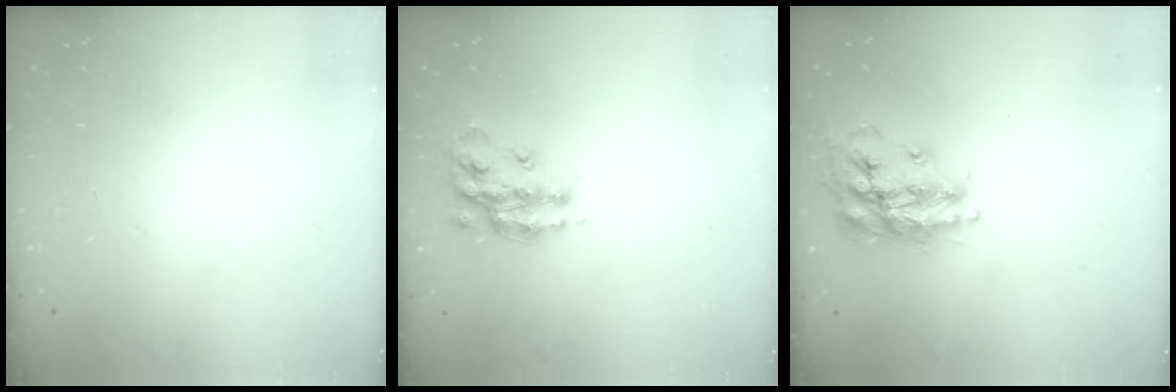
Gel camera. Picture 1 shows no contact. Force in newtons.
{"total": 13.4, "press": 13.4, "slide": 0.9}
{"total": 17.1, "press": 17.0, "slide": 1.5}